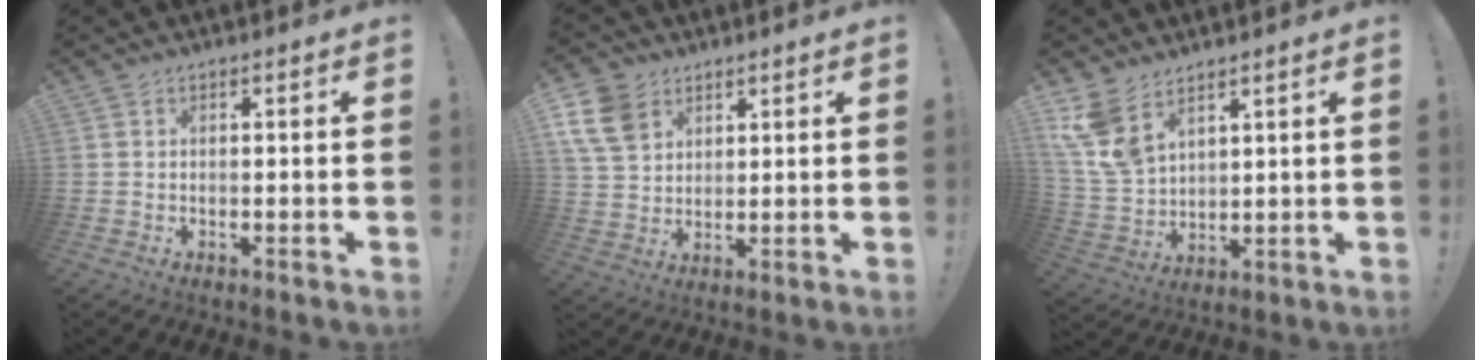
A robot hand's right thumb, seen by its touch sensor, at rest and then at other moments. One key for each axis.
{"total": 11.2, "fx": 5.7, "fy": 8.2, "fz": 5.0, "tx": -0.091, "ty": -0.023, "tz": 0.117}
{"total": 9.9, "fx": 6.9, "fy": 5.4, "fz": 4.7, "tx": -0.110, "ty": -0.038, "tz": 0.141}